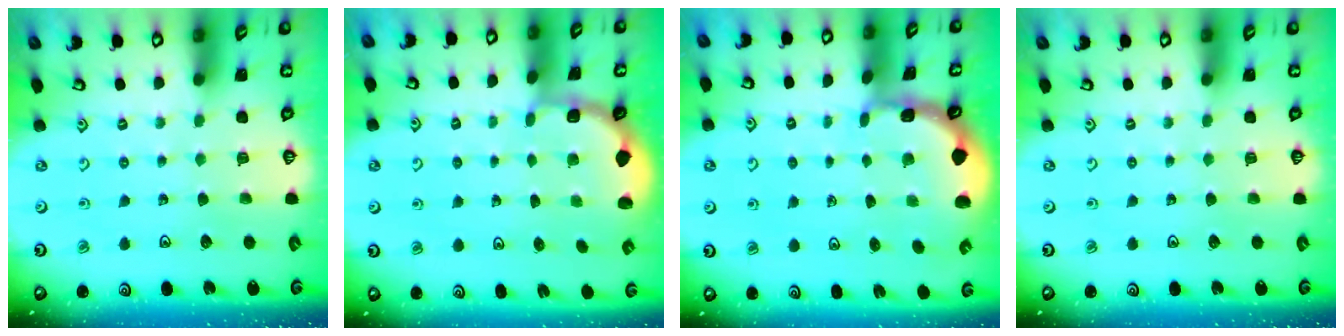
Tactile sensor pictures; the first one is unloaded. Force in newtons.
{"total": 1.9, "press": 1.7, "slide": 0.8}
{"total": 1.0, "press": 1.0, "slide": 0.2}
{"total": 0.0}